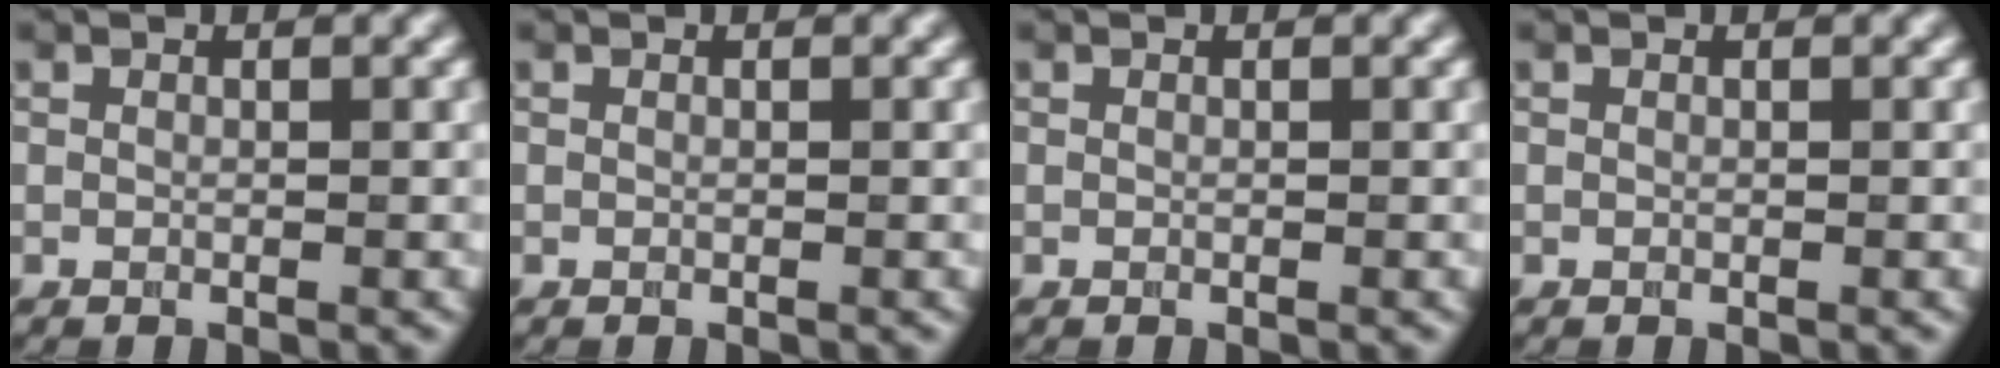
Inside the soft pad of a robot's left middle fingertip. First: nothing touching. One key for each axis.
{"total": 0.0}
{"total": 0.0}
{"total": 0.0}